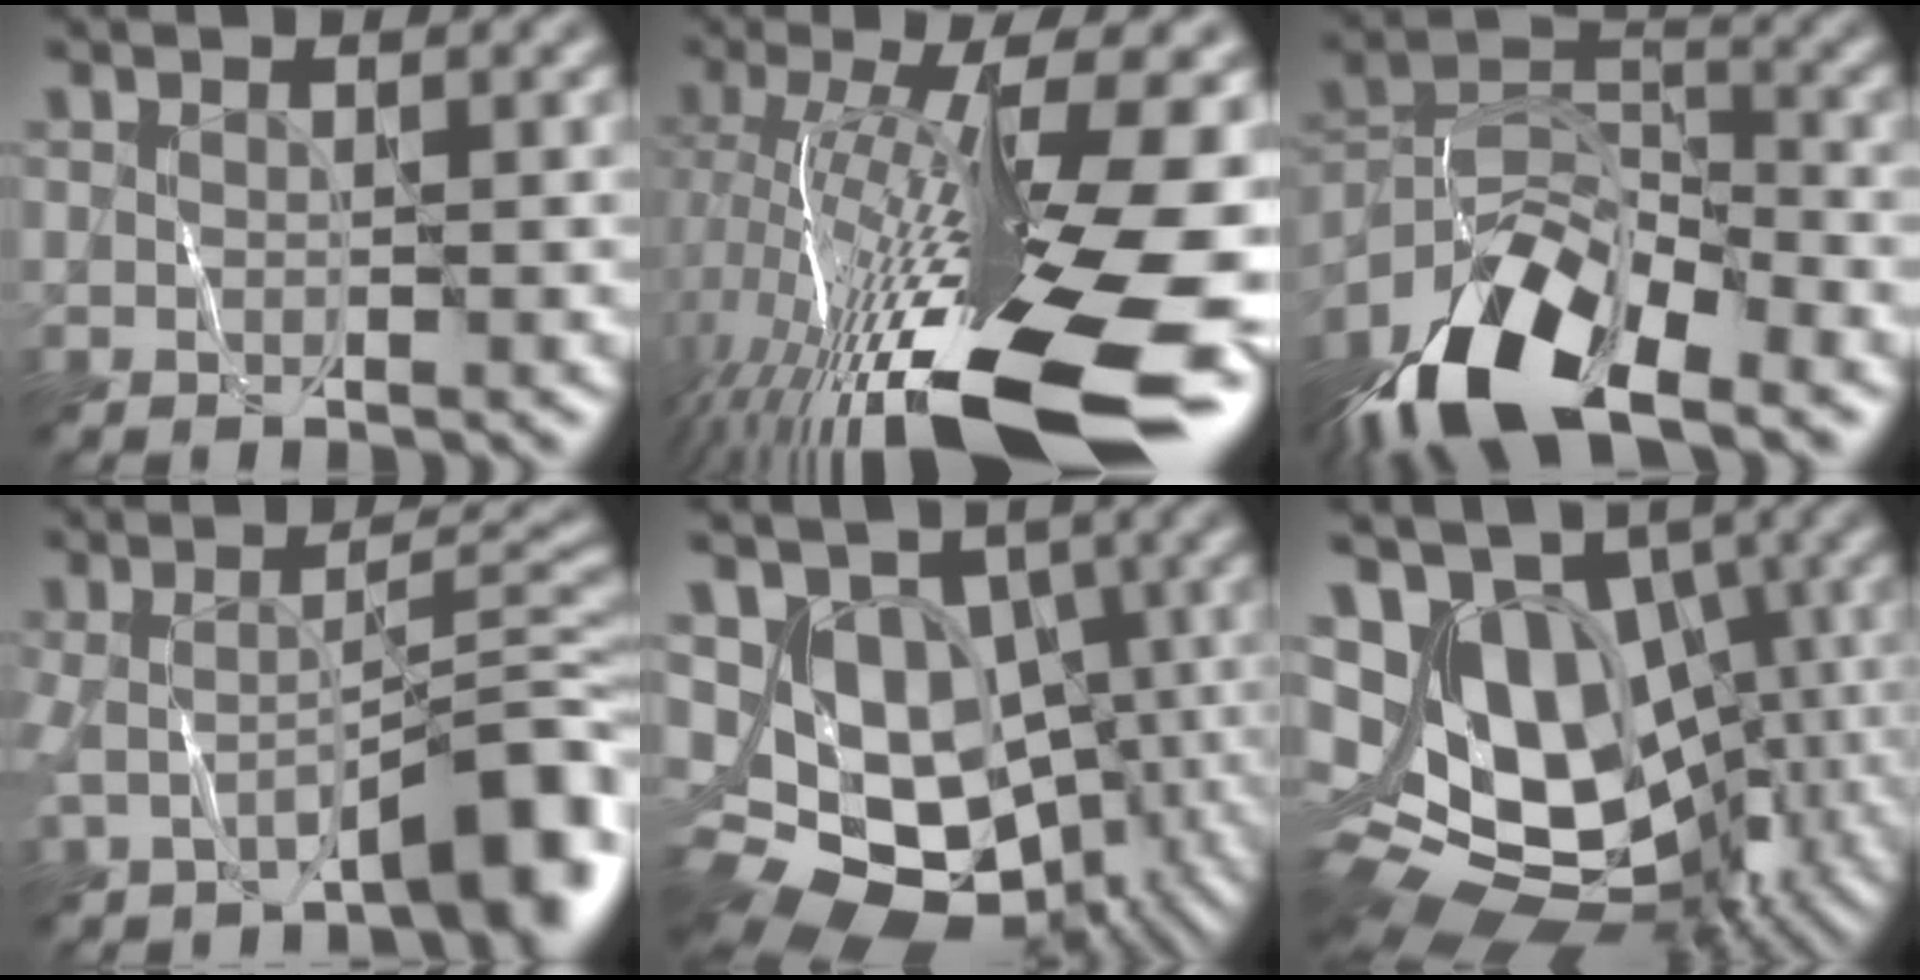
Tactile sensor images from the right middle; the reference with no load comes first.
{"total": 17.9, "force": [-5.7, 3.7, 16.6], "torque": [-0.296, -0.002, -0.101]}
{"total": 12.7, "force": [-8.6, 5.4, 7.6], "torque": [-0.143, 0.000, -0.169]}
{"total": 6.8, "force": [-3.2, 1.4, 5.8], "torque": [-0.087, 0.008, -0.059]}
{"total": 10.8, "force": [-1.1, 8.7, 6.3], "torque": [-0.067, -0.007, -0.017]}
{"total": 12.8, "force": [1.0, 9.2, 8.8], "torque": [-0.143, 0.001, 0.029]}